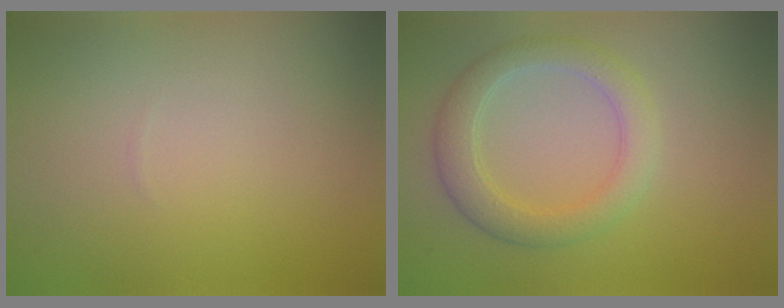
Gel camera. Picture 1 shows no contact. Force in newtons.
{"total": 3.7, "press": 3.7, "slide": 0.1}